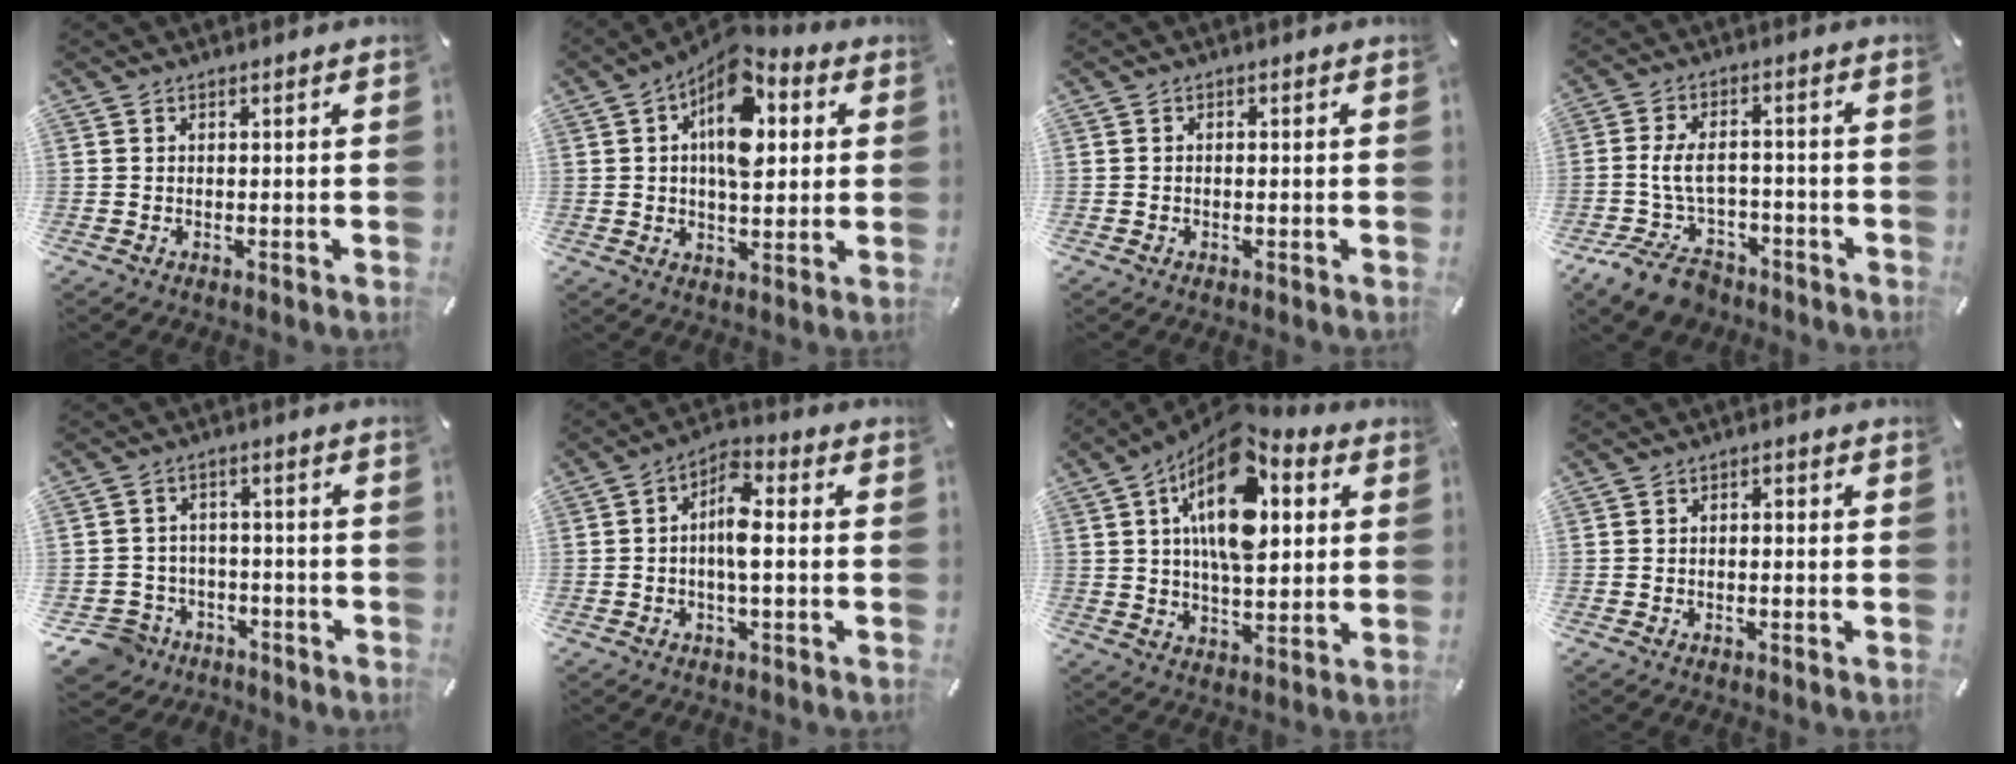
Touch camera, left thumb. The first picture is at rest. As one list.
[{"total": 14.2, "force": [5.0, 7.8, 10.7], "torque": [-0.176, -0.025, 0.083]}, {"total": 0.7, "force": [-0.4, 0.3, 0.5], "torque": [-0.012, -0.003, -0.007]}, {"total": 11.2, "force": [-4.0, 7.0, 7.7], "torque": [-0.162, 0.022, -0.069]}, {"total": 7.3, "force": [-4.2, 5.9, 1.3], "torque": [-0.043, 0.027, -0.080]}, {"total": 7.4, "force": [-0.8, 3.0, 6.7], "torque": [-0.127, 0.011, -0.013]}, {"total": 18.4, "force": [6.1, 9.6, 14.4], "torque": [-0.255, -0.024, 0.098]}, {"total": 1.6, "force": [-0.7, 0.8, 1.2], "torque": [-0.024, 0.005, -0.014]}]